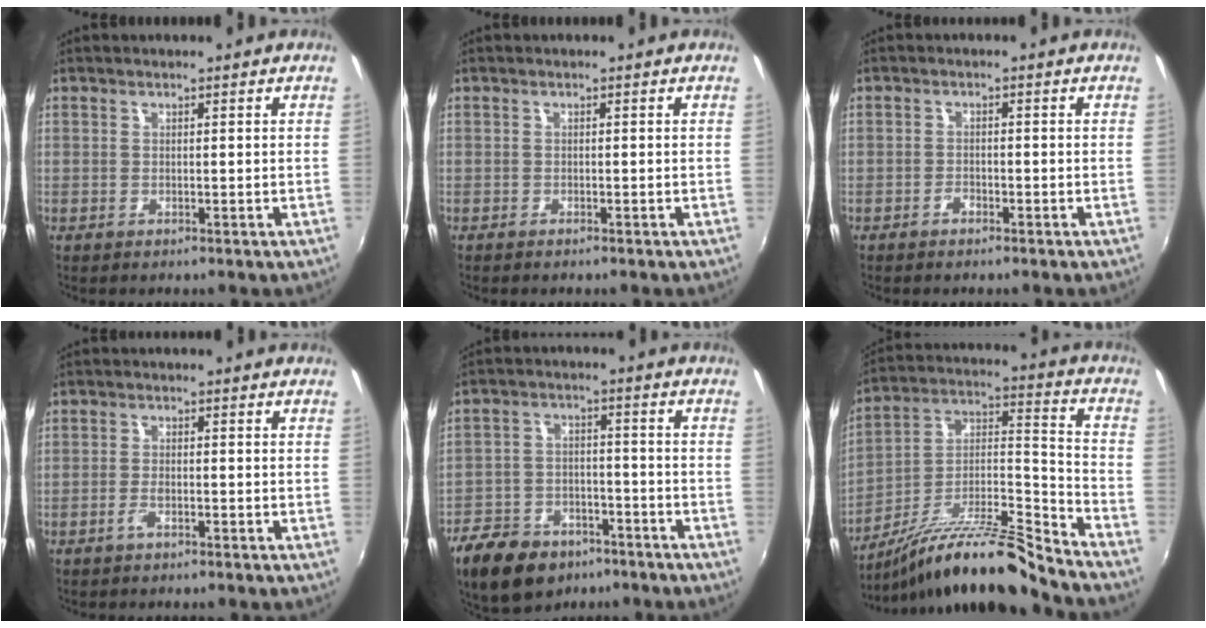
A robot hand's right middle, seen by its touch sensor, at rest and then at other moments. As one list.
[{"total": 0.7, "force": [-0.6, 0.3, 0.2], "torque": [-0.007, -0.002, -0.013]}, {"total": 1.5, "force": [-1.2, 0.6, 0.5], "torque": [-0.013, 0.001, -0.023]}, {"total": 2.3, "force": [-1.5, 0.8, 1.5], "torque": [-0.039, 0.002, -0.032]}, {"total": 16.6, "force": [-10.9, 9.7, 8.0], "torque": [-0.193, -0.005, -0.167]}, {"total": 17.1, "force": [-14.3, 1.0, 9.3], "torque": [-0.151, 0.010, -0.260]}]